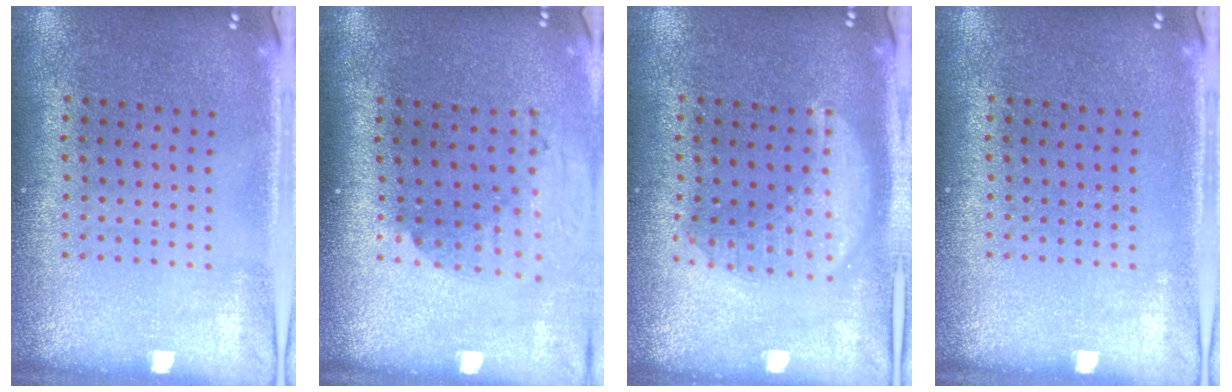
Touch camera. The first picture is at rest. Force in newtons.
{"total": 2.0, "press": 1.5, "slide": 1.4}
{"total": 3.1, "press": 3.1, "slide": 0.3}
{"total": 0.0}